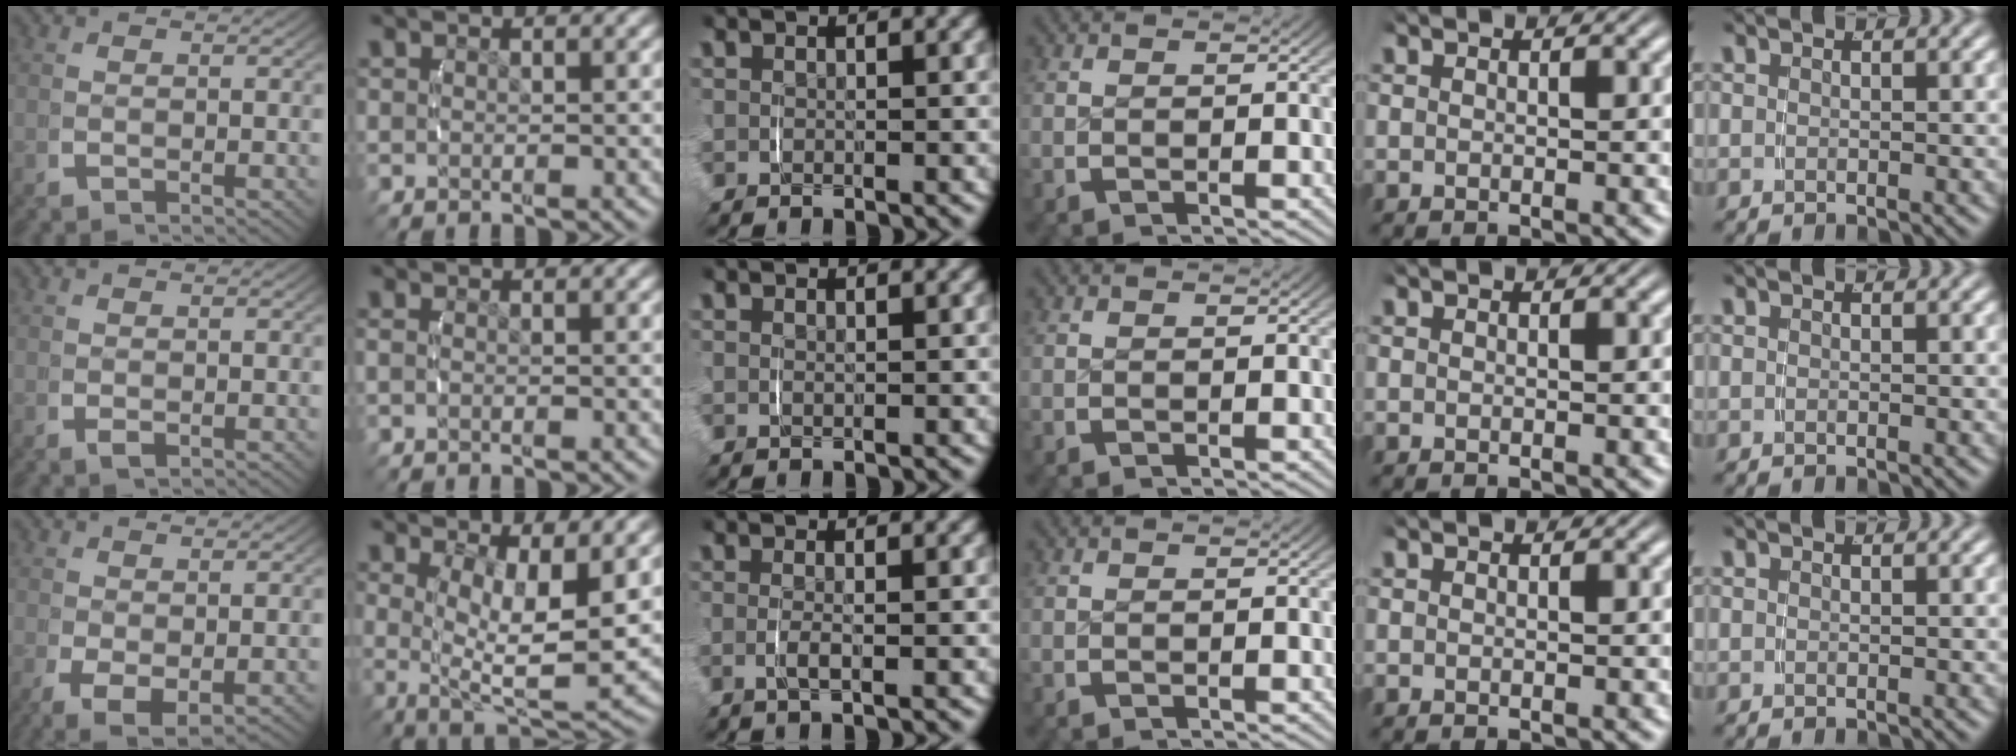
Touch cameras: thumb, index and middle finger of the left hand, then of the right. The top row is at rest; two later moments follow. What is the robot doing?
{"motion": "lift_and_place", "object": "toothpaste"}